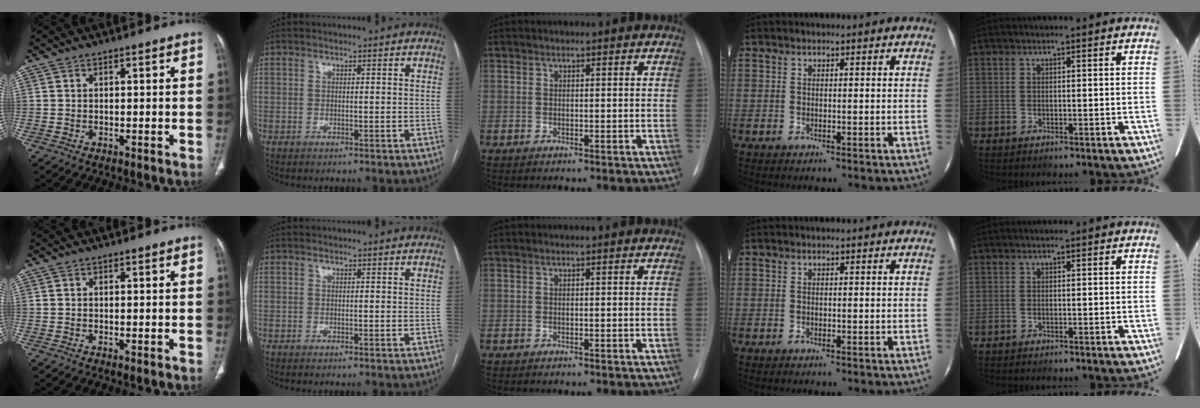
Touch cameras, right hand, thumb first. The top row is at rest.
{}